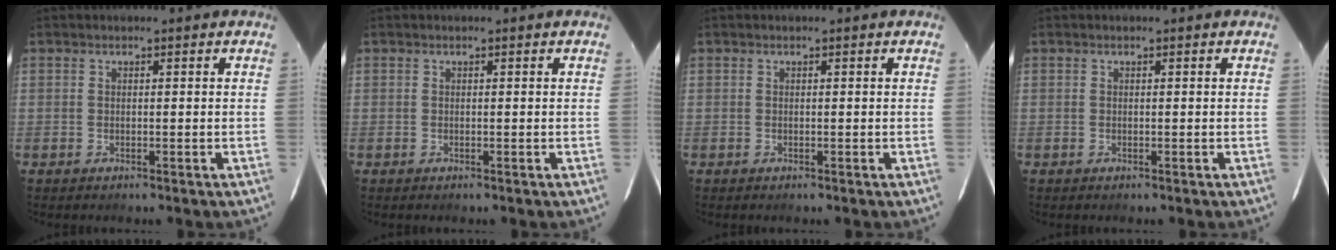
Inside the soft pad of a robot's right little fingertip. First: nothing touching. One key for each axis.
{"total": 0.0}
{"total": 0.0}
{"total": 0.0}